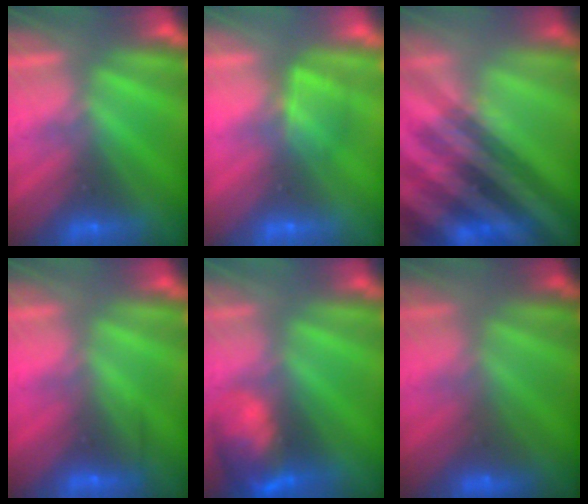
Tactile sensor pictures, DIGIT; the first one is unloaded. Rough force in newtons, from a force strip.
{"total": 4.6}
{"total": 3.3}
{"total": 2.2}
{"total": 6.0}
{"total": 2.4}